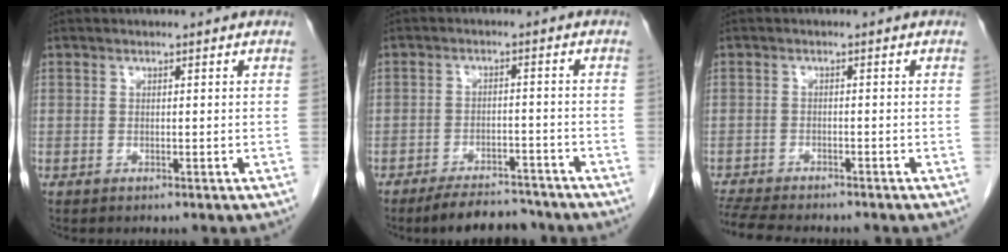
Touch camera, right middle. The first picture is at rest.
{"total": 7.9, "force": [-7.1, 2.4, 2.5], "torque": [-0.031, 0.000, -0.106]}
{"total": 9.6, "force": [-8.4, 1.8, 4.1], "torque": [-0.074, -0.010, -0.128]}